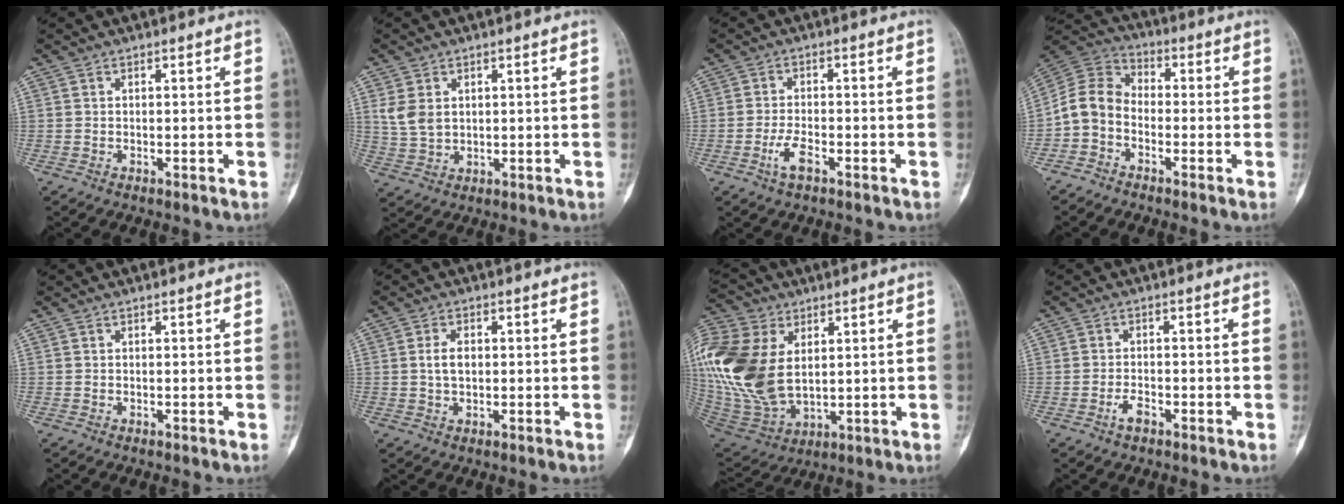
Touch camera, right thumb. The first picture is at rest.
{"total": 5.2, "force": [1.6, 3.9, 3.1], "torque": [-0.055, -0.004, 0.044]}
{"total": 4.0, "force": [-2.0, 1.6, 3.0], "torque": [-0.064, 0.010, -0.037]}
{"total": 8.0, "force": [-2.6, 6.1, 4.5], "torque": [-0.079, 0.042, -0.069]}
{"total": 0.0}
{"total": 3.5, "force": [0.3, 2.2, 2.8], "torque": [-0.049, 0.004, 0.007]}
{"total": 23.2, "force": [5.0, 15.1, 16.9], "torque": [-0.386, -0.020, 0.106]}
{"total": 2.4, "force": [-1.4, 1.2, 1.5], "torque": [-0.030, 0.008, -0.027]}